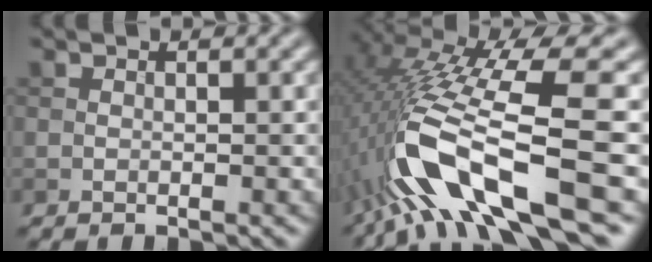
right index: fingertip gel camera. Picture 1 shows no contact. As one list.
[{"total": 14.8, "force": [-4.8, 3.6, 13.5], "torque": [-0.263, 0.010, -0.071]}]